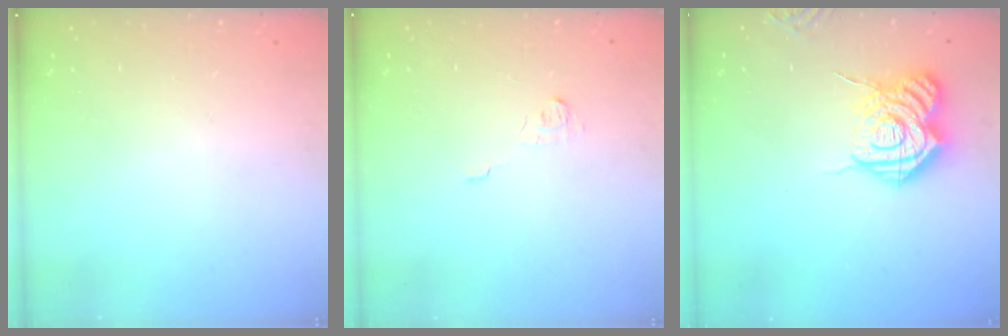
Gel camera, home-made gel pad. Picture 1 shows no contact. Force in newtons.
{"total": 3.6, "press": 3.6, "slide": 0.4}
{"total": 15.3, "press": 15.2, "slide": 1.5}